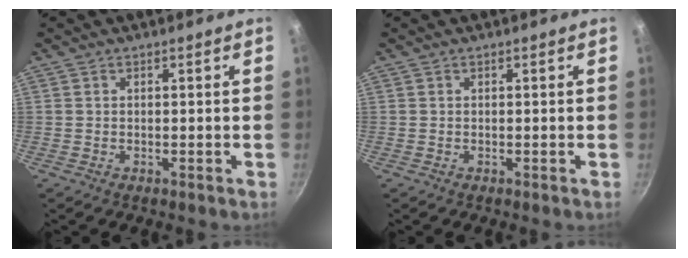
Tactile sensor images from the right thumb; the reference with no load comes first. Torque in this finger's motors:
{"motor_torque": [-0.06, 0.06, -0.06, 0.06, 0.00]}